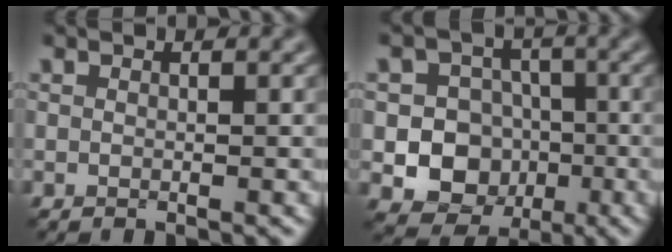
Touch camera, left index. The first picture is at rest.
{"total": 10.2, "force": [-2.7, 9.3, 3.3], "torque": [-0.045, 0.001, -0.062]}